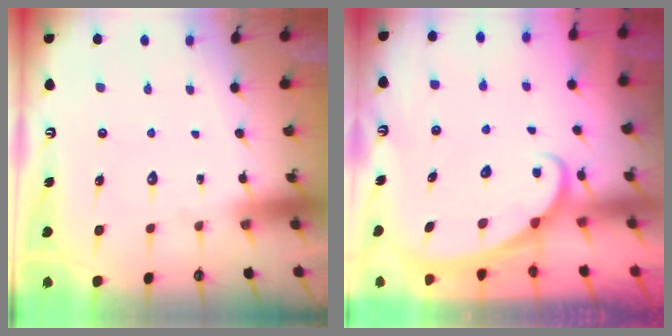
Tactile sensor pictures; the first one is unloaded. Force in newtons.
{"total": 2.4, "press": 2.3, "slide": 0.3}